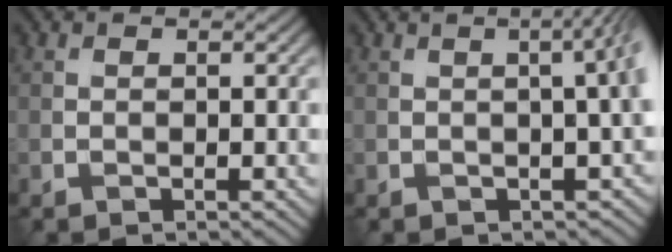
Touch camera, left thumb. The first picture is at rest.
{"total": 6.3, "force": [0.3, 2.1, 5.9], "torque": [-0.031, 0.021, -0.003]}